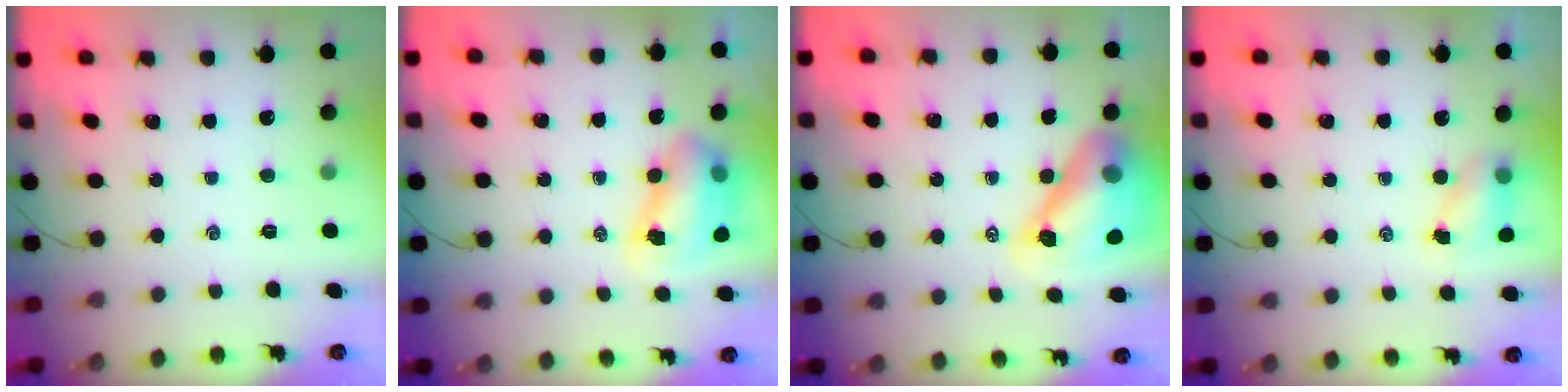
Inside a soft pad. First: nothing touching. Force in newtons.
{"total": 8.8, "press": 8.5, "slide": 2.2}
{"total": 13.8, "press": 13.2, "slide": 4.1}
{"total": 4.9, "press": 4.8, "slide": 0.8}